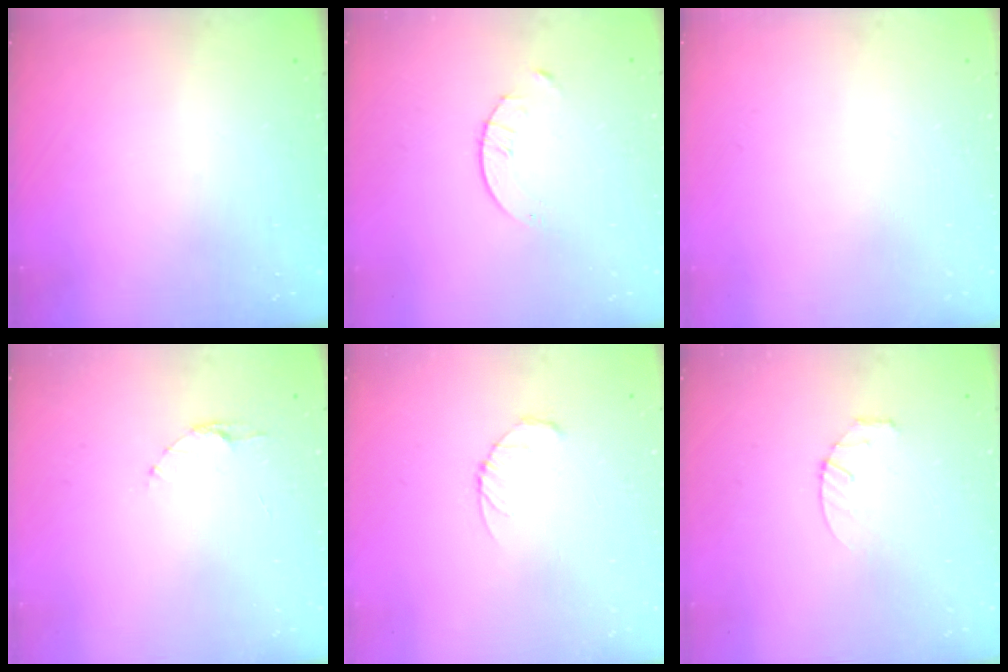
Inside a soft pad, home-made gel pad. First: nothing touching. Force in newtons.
{"total": 2.1, "press": 2.1, "slide": 0.3}
{"total": 0.0}
{"total": 3.5, "press": 3.5, "slide": 0.3}
{"total": 3.2, "press": 3.2, "slide": 0.5}
{"total": 2.8, "press": 2.8, "slide": 0.4}